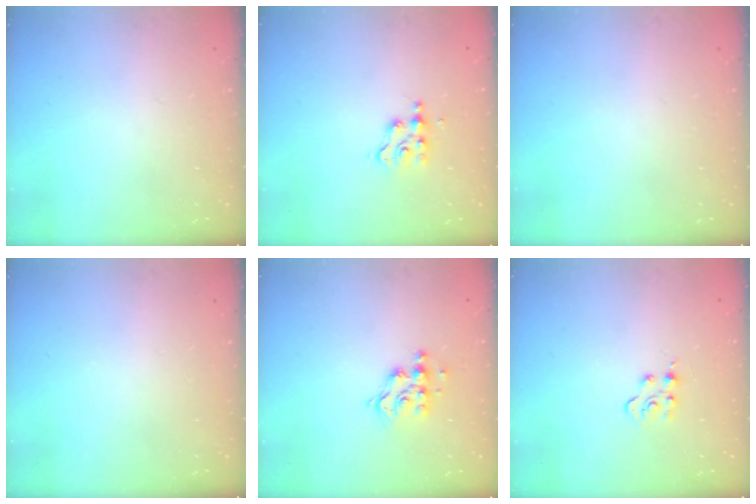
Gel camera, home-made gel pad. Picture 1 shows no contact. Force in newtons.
{"total": 3.1, "press": 3.1, "slide": 0.1}
{"total": 0.0}
{"total": 0.0}
{"total": 9.7, "press": 9.7, "slide": 0.7}
{"total": 5.2, "press": 5.2, "slide": 0.5}